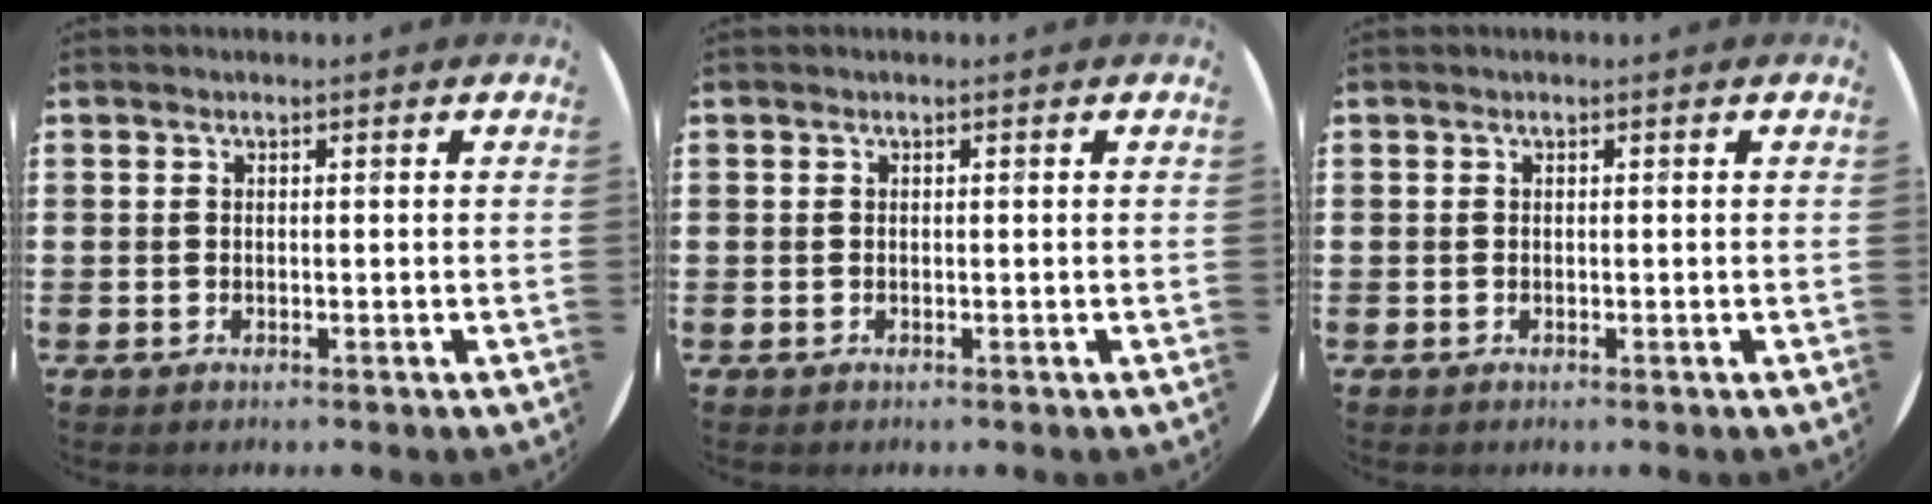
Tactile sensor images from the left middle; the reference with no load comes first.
{"total": 0.0}
{"total": 0.0}